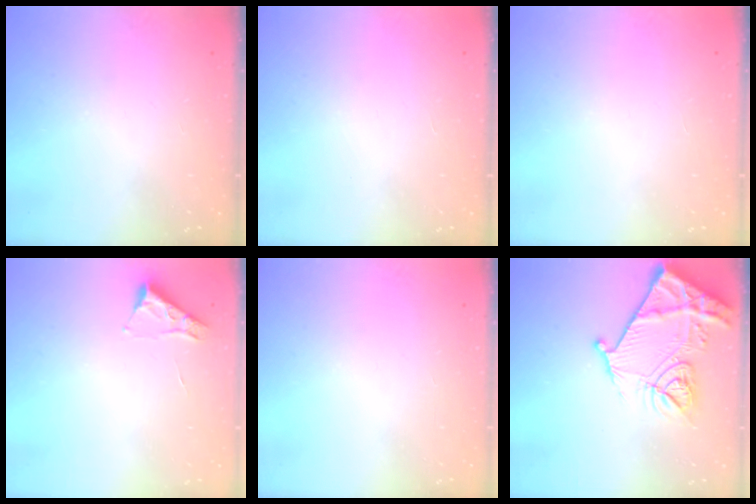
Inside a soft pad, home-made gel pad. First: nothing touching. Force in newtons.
{"total": 1.5, "press": 1.5, "slide": 0.1}
{"total": 1.6, "press": 1.6, "slide": 0.1}
{"total": 3.4, "press": 3.3, "slide": 0.5}
{"total": 0.0}
{"total": 18.3, "press": 18.2, "slide": 2.0}